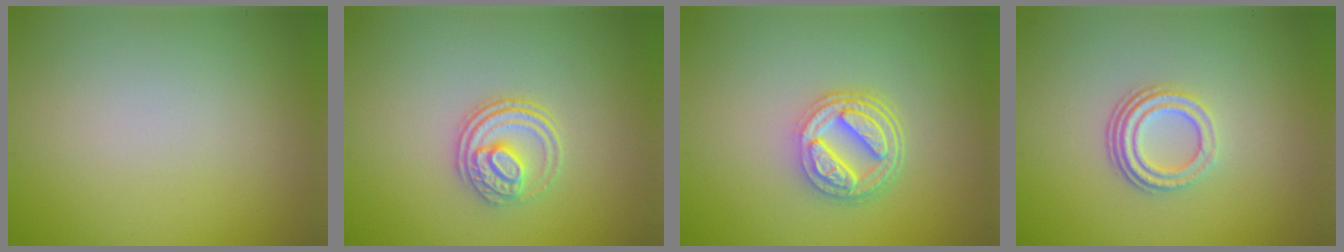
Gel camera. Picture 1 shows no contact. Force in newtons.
{"total": 3.0, "press": 2.5, "slide": 1.7}
{"total": 4.6, "press": 3.4, "slide": 3.2}
{"total": 3.0, "press": 2.1, "slide": 2.1}